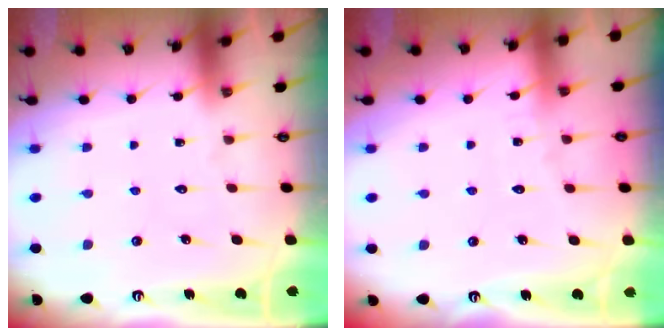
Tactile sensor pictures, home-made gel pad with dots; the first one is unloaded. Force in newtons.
{"total": 2.9, "press": 2.9, "slide": 0.3}